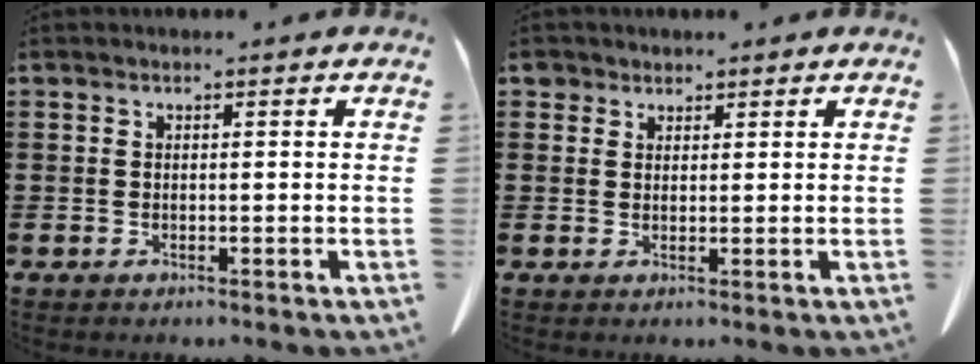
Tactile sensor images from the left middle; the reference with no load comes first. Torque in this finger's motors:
{"motor_torque": [0.70, 0.68, -0.01, 0.01]}